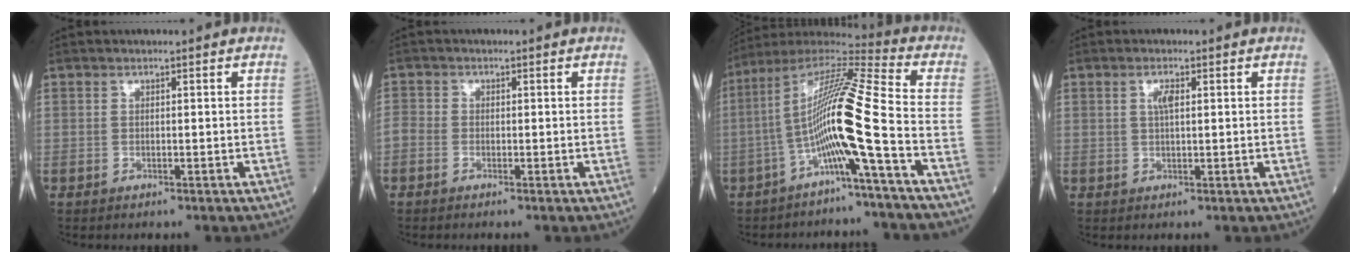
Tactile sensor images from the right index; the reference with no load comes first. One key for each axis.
{"total": 1.8, "fx": -0.9, "fy": 1.2, "fz": 1.0, "tx": -0.029, "ty": 0.004, "tz": -0.021}
{"total": 13.9, "fx": -4.2, "fy": -1.2, "fz": 13.2, "tx": -0.248, "ty": 0.018, "tz": -0.088}
{"total": 1.9, "fx": 0.6, "fy": 0.4, "fz": 1.7, "tx": -0.035, "ty": 0.001, "tz": 0.010}